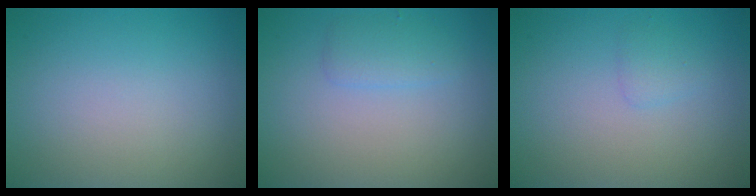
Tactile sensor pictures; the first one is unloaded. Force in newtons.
{"total": 1.6, "press": 1.6, "slide": 0.0}
{"total": 0.9, "press": 0.9, "slide": 0.2}